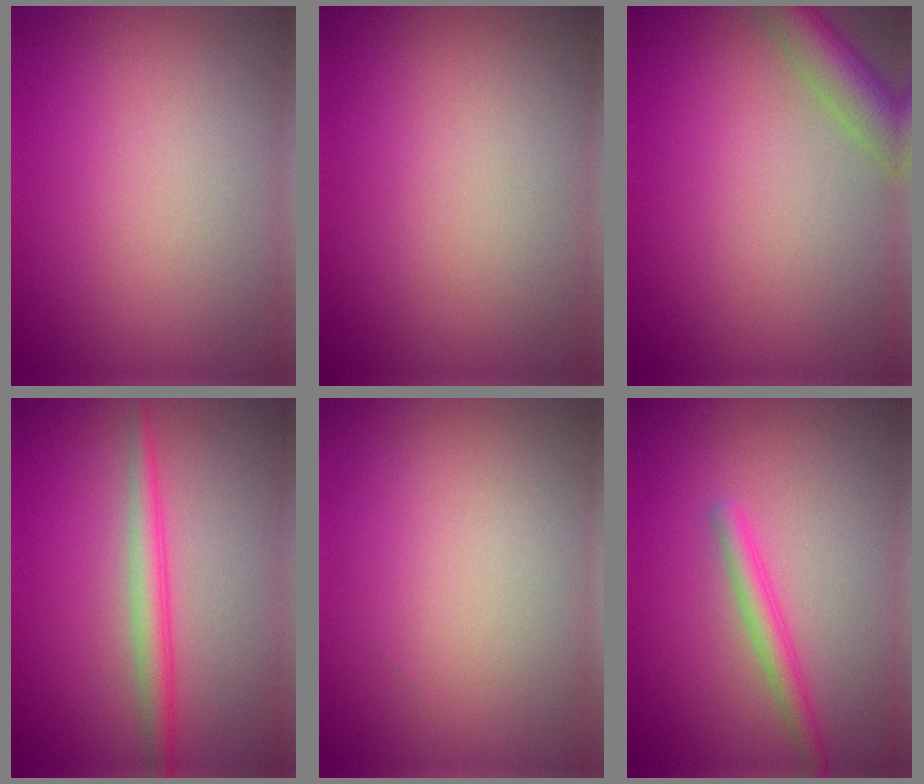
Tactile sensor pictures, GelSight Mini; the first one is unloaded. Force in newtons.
{"total": 0.0}
{"total": 4.5, "press": 4.5, "slide": 0.2}
{"total": 2.6, "press": 2.6, "slide": 0.0}
{"total": 0.0}
{"total": 2.1, "press": 2.1, "slide": 0.1}